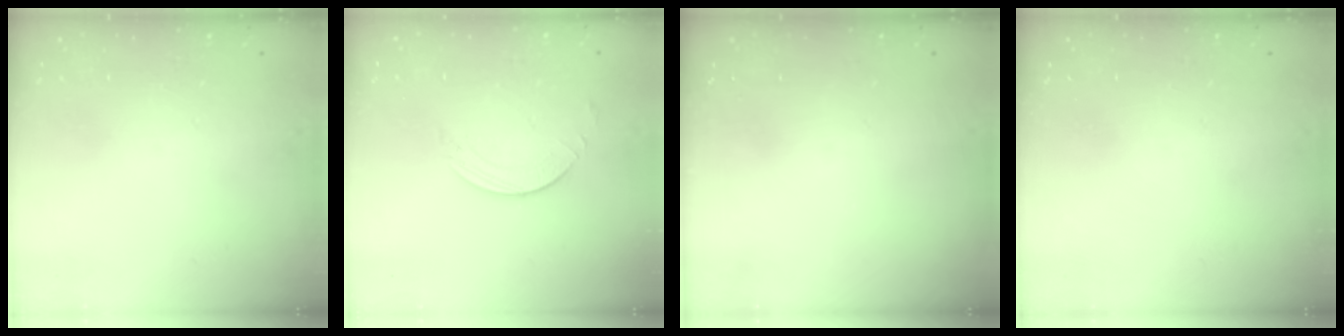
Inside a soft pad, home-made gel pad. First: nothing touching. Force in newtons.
{"total": 1.6, "press": 1.6, "slide": 0.2}
{"total": 0.0}
{"total": 0.0}